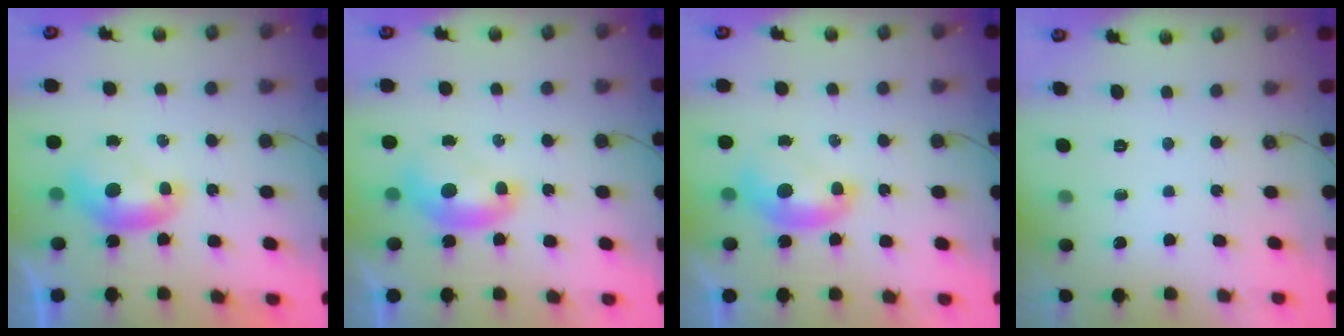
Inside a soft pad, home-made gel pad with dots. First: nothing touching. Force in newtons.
{"total": 1.1, "press": 1.1, "slide": 0.1}
{"total": 1.2, "press": 1.2, "slide": 0.0}
{"total": 0.0}